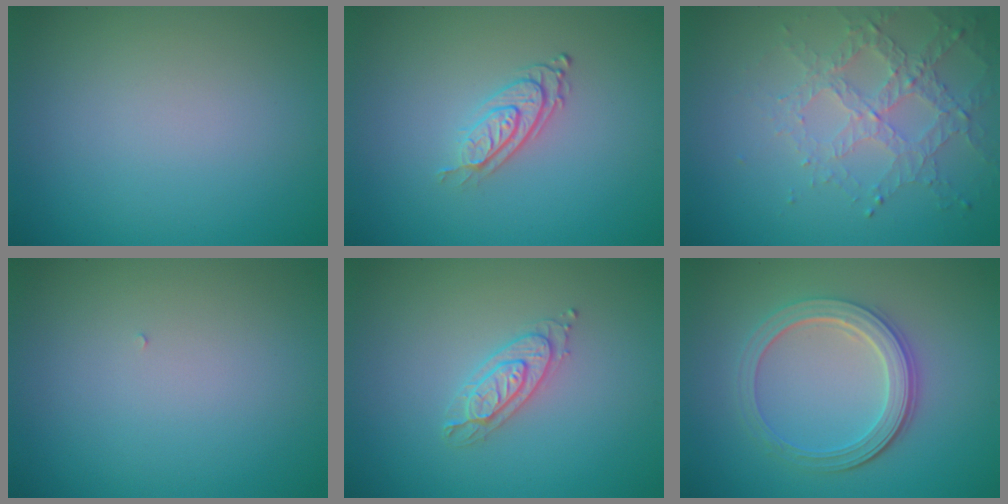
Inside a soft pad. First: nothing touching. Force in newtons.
{"total": 2.9, "press": 2.0, "slide": 2.0}
{"total": 3.2, "press": 3.0, "slide": 1.3}
{"total": 0.0}
{"total": 2.2, "press": 2.2, "slide": 0.3}
{"total": 4.5, "press": 3.6, "slide": 2.7}